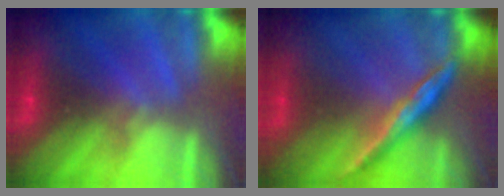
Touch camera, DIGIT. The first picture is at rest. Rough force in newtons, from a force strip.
{"total": 1.7}